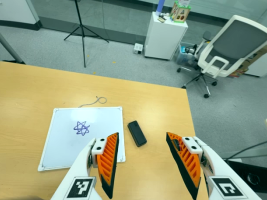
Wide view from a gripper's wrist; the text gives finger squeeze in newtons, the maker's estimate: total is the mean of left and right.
{"total": 0.0}